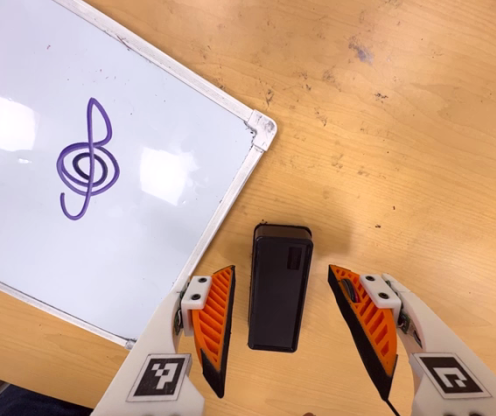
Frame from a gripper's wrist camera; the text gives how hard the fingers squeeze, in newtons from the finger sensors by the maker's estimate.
{"total": 0.0}